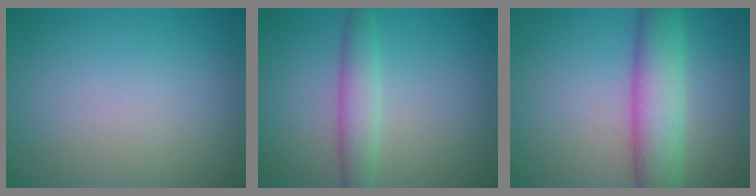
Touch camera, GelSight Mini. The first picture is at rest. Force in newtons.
{"total": 2.4, "press": 2.4, "slide": 0.2}
{"total": 6.5, "press": 6.5, "slide": 0.1}